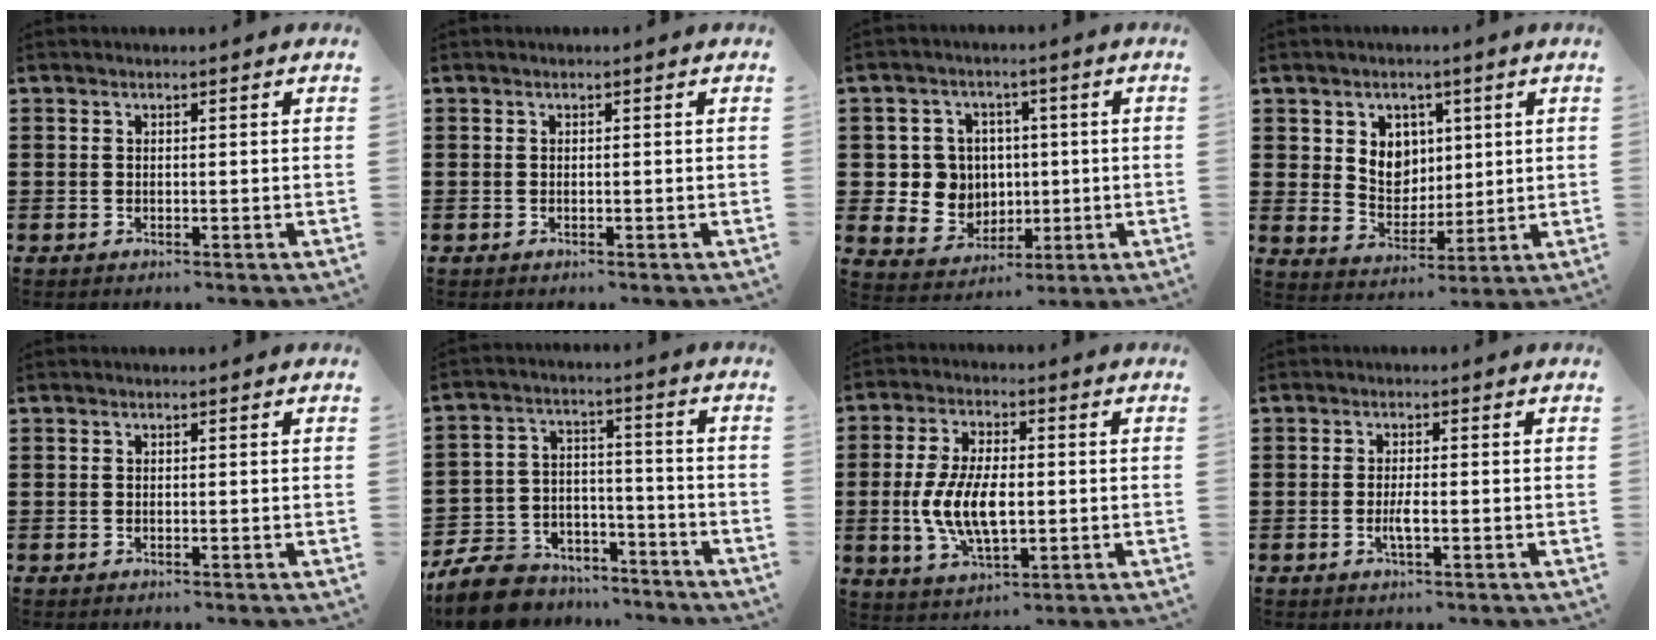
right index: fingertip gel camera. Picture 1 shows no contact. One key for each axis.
{"total": 0.0}
{"total": 6.4, "fx": 0.9, "fy": 6.2, "fz": 1.3, "tx": -0.049, "ty": 0.011, "tz": 0.019}
{"total": 5.7, "fx": 2.1, "fy": 5.0, "fz": 1.7, "tx": -0.041, "ty": 0.004, "tz": 0.034}
{"total": 0.0}
{"total": 9.7, "fx": -8.7, "fy": 3.5, "fz": 2.3, "tx": -0.062, "ty": 0.032, "tz": -0.171}
{"total": 9.2, "fx": -0.9, "fy": 4.4, "fz": 8.1, "tx": -0.176, "ty": -0.001, "tz": -0.020}
{"total": 2.3, "fx": -0.7, "fy": 0.3, "fz": 2.1, "tx": -0.045, "ty": -0.002, "tz": -0.014}